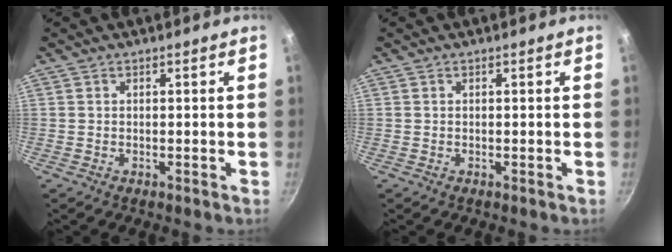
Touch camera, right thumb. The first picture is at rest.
{"total": 0.0}